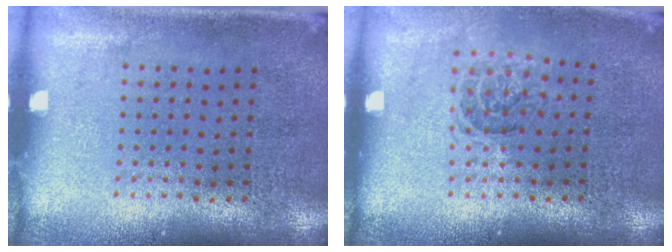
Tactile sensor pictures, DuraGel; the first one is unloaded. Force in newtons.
{"total": 1.1, "press": 1.1, "slide": 0.4}